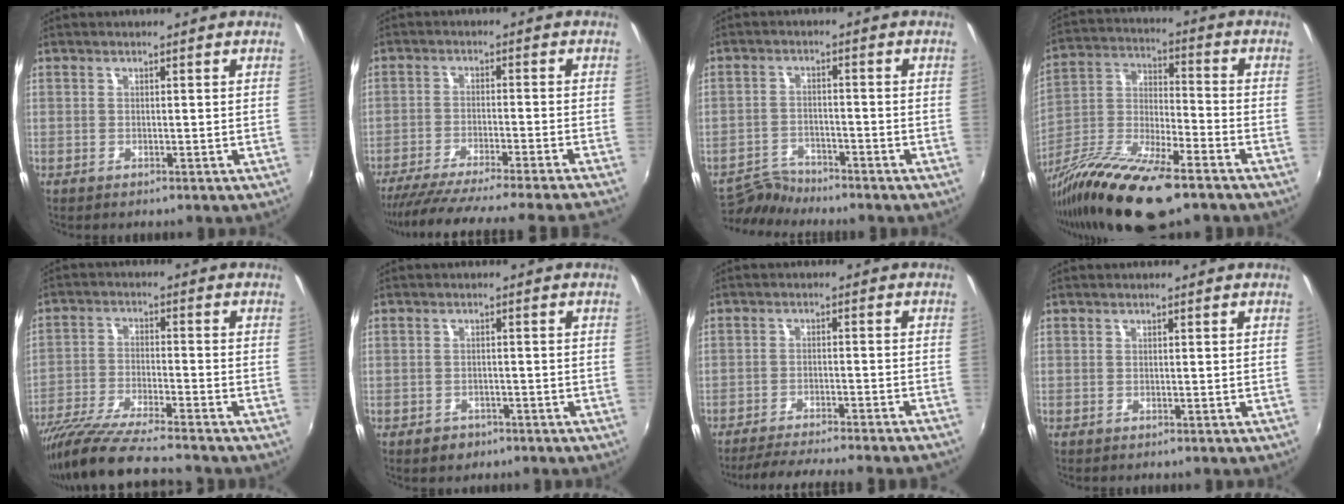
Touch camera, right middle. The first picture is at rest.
{"total": 18.1, "force": [-16.4, -1.7, 7.6], "torque": [-0.142, -0.031, -0.250]}
{"total": 5.5, "force": [-5.4, 1.0, 0.3], "torque": [-0.023, 0.006, -0.101]}
{"total": 19.1, "force": [-12.9, 4.9, 13.3], "torque": [-0.267, -0.037, -0.239]}
{"total": 14.3, "force": [-12.5, 0.4, 7.0], "torque": [-0.152, -0.037, -0.227]}
{"total": 3.1, "force": [-1.9, 2.3, 0.9], "torque": [-0.023, -0.002, -0.025]}
{"total": 12.7, "force": [-11.4, 0.2, 5.4], "torque": [-0.113, -0.014, -0.164]}
{"total": 0.0}